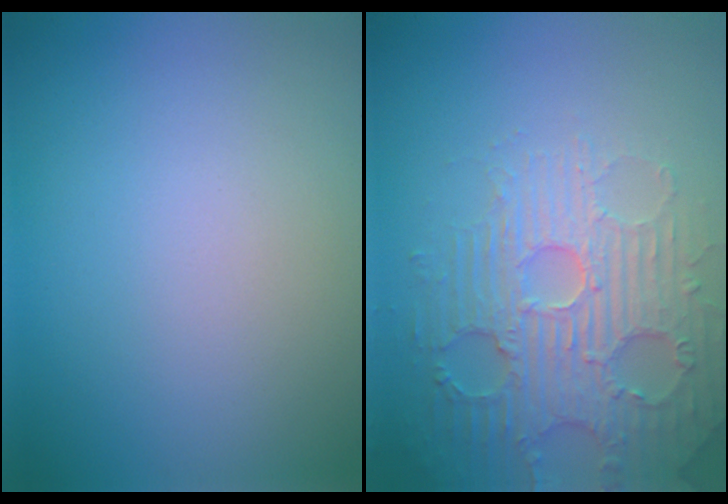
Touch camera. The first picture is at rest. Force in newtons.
{"total": 4.5, "press": 4.5, "slide": 0.9}